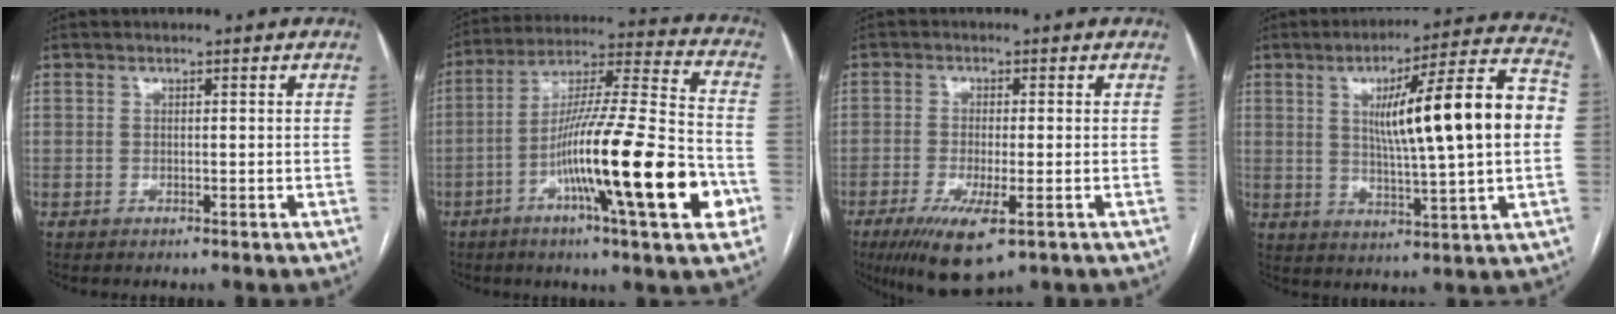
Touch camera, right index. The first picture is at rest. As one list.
[{"total": 22.4, "force": [-7.7, 1.0, 21.0], "torque": [-0.331, -0.014, -0.130]}, {"total": 8.7, "force": [-4.4, 2.0, 7.3], "torque": [-0.133, -0.024, -0.068]}, {"total": 18.3, "force": [2.0, 0.9, 18.2], "torque": [-0.276, 0.021, 0.026]}]